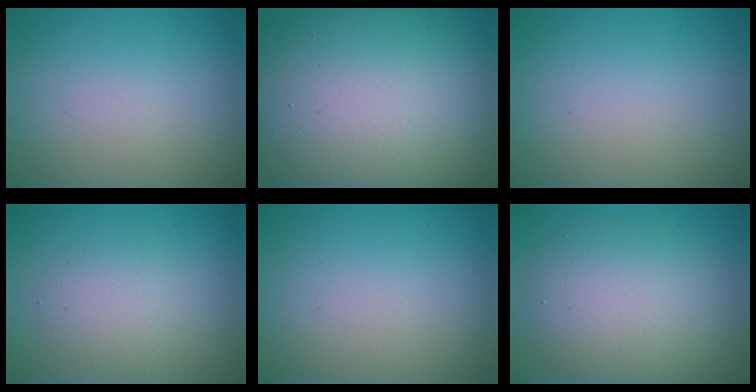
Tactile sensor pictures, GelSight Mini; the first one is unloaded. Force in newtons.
{"total": 16.9, "press": 16.9, "slide": 1.0}
{"total": 0.0}
{"total": 2.4, "press": 2.4, "slide": 0.1}
{"total": 0.0}
{"total": 6.0, "press": 6.0, "slide": 0.3}